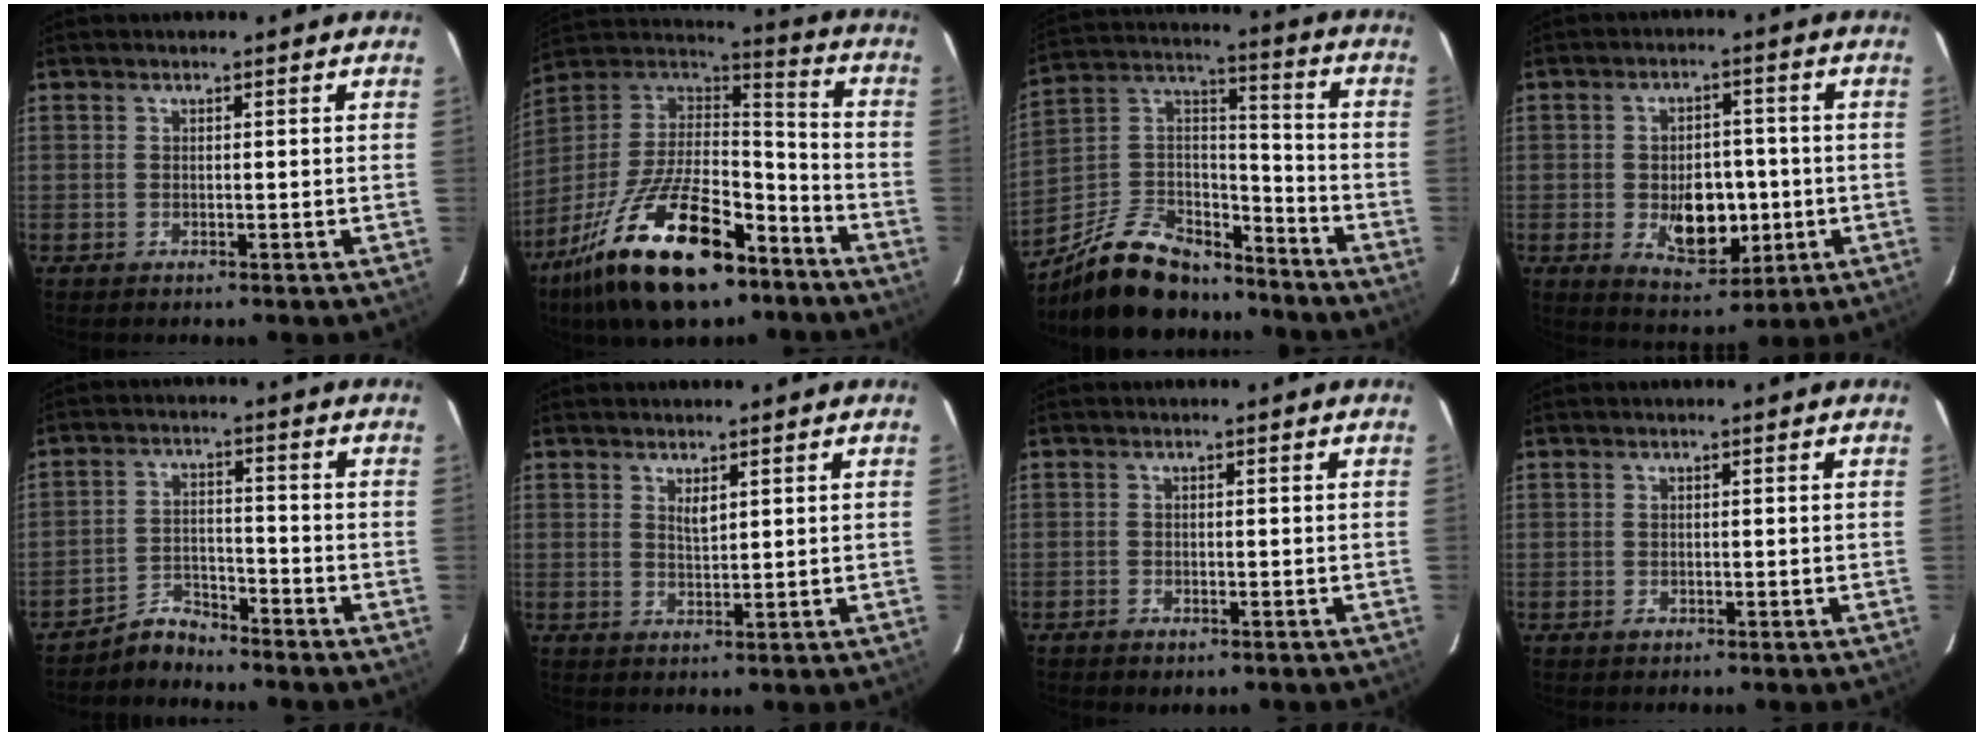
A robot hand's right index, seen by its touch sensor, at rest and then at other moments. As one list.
[{"total": 26.4, "force": [-15.6, 11.3, 18.1], "torque": [-0.355, -0.019, -0.255]}, {"total": 18.6, "force": [-14.5, 8.3, 8.3], "torque": [-0.183, 0.041, -0.234]}, {"total": 10.6, "force": [-2.0, 6.5, 8.1], "torque": [-0.140, -0.002, -0.015]}, {"total": 5.7, "force": [-5.4, 1.7, 0.6], "torque": [-0.021, 0.026, -0.098]}, {"total": 2.0, "force": [1.1, 0.7, 1.5], "torque": [-0.025, -0.001, 0.020]}, {"total": 2.0, "force": [-1.4, 1.2, 0.9], "torque": [-0.025, -0.004, -0.022]}, {"total": 0.8, "force": [-0.4, 0.7, 0.2], "torque": [-0.002, 0.000, -0.005]}]